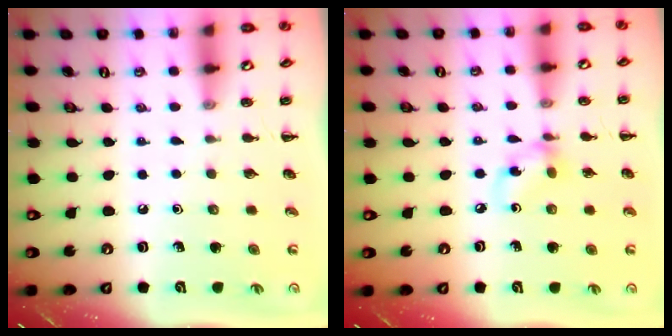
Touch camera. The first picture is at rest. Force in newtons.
{"total": 6.4, "press": 6.4, "slide": 1.0}